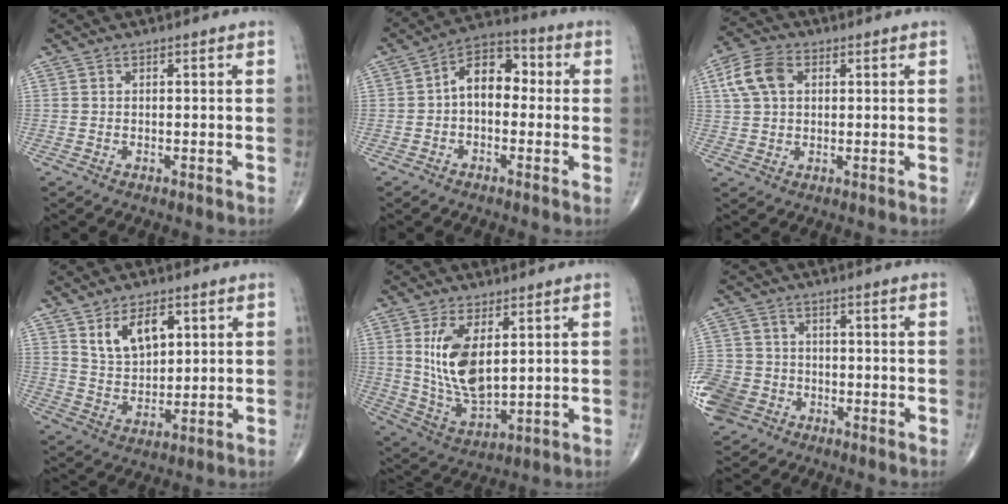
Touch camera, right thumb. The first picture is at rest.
{"total": 9.5, "force": [0.1, 6.1, 7.2], "torque": [-0.088, 0.034, -0.014]}
{"total": 7.8, "force": [2.2, 5.2, 5.4], "torque": [-0.106, 0.012, 0.039]}
{"total": 9.1, "force": [3.9, 5.3, 6.2], "torque": [-0.090, -0.023, 0.079]}
{"total": 12.4, "force": [3.1, 6.0, 10.4], "torque": [-0.194, -0.025, 0.075]}
{"total": 12.6, "force": [-4.9, 10.4, 5.1], "torque": [-0.133, 0.018, -0.088]}